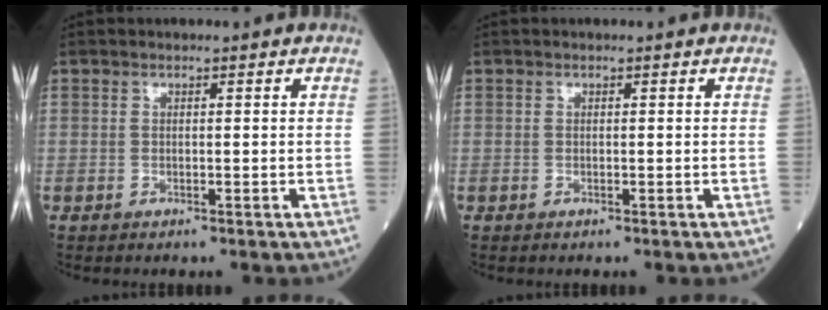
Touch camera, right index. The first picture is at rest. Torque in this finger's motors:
{"motor_torque": [0.00, 0.00, 0.00, -0.01]}